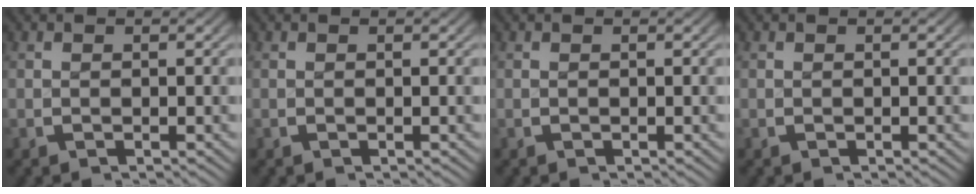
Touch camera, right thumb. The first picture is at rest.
{"total": 0.0}
{"total": 0.0}
{"total": 0.0}